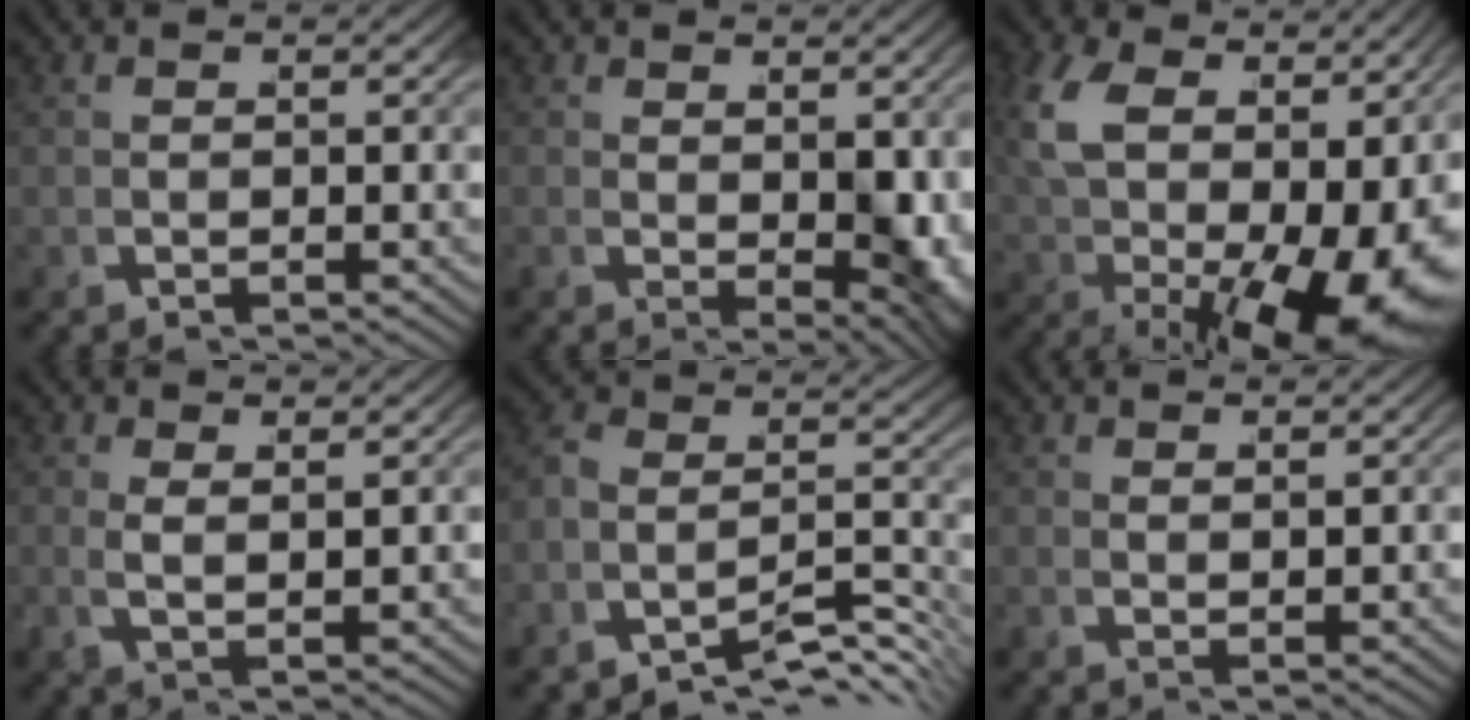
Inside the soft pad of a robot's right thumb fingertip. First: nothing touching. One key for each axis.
{"total": 4.3, "fx": -0.2, "fy": 2.0, "fz": 3.8, "tx": -0.051, "ty": -0.024, "tz": 0.015}
{"total": 13.5, "fx": 0.1, "fy": 8.4, "fz": 10.6, "tx": -0.204, "ty": -0.036, "tz": 0.027}
{"total": 1.4, "fx": 0.9, "fy": -0.5, "fz": 1.0, "tx": -0.022, "ty": 0.007, "tz": 0.019}
{"total": 6.7, "fx": -5.4, "fy": 2.8, "fz": 3.0, "tx": -0.052, "ty": -0.018, "tz": -0.078}
{"total": 0.8, "fx": 0.6, "fy": -0.5, "fz": -0.1, "tx": 0.007, "ty": 0.008, "tz": 0.011}